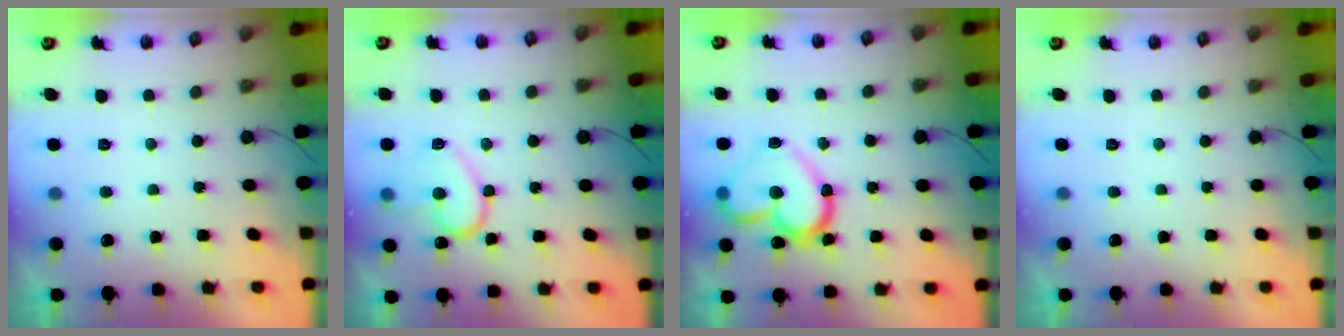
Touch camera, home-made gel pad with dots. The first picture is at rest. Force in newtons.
{"total": 13.3, "press": 13.3, "slide": 1.1}
{"total": 18.8, "press": 18.7, "slide": 2.3}
{"total": 0.0}